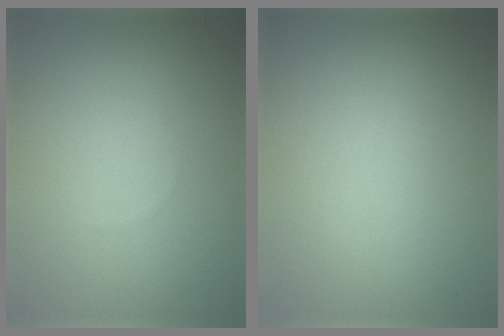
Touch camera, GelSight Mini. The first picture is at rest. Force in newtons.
{"total": 0.0}